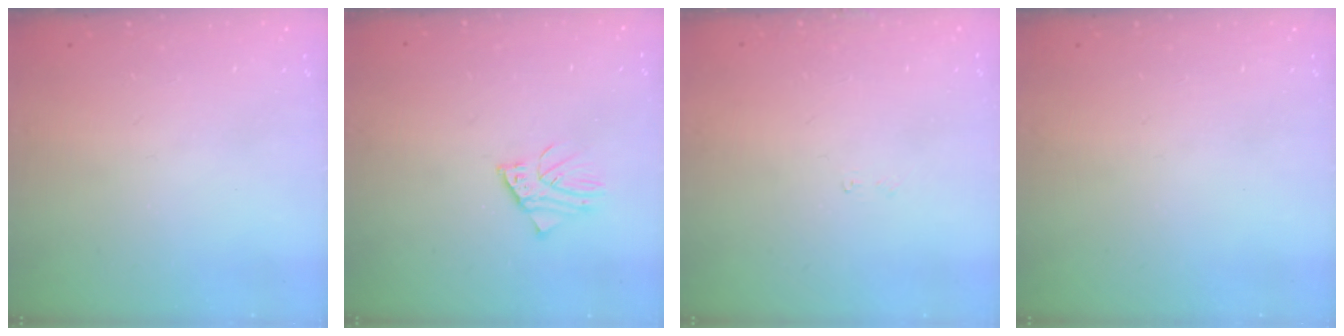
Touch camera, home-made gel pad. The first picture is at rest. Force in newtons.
{"total": 1.6, "press": 1.6, "slide": 0.2}
{"total": 3.2, "press": 3.2, "slide": 0.1}
{"total": 0.0}